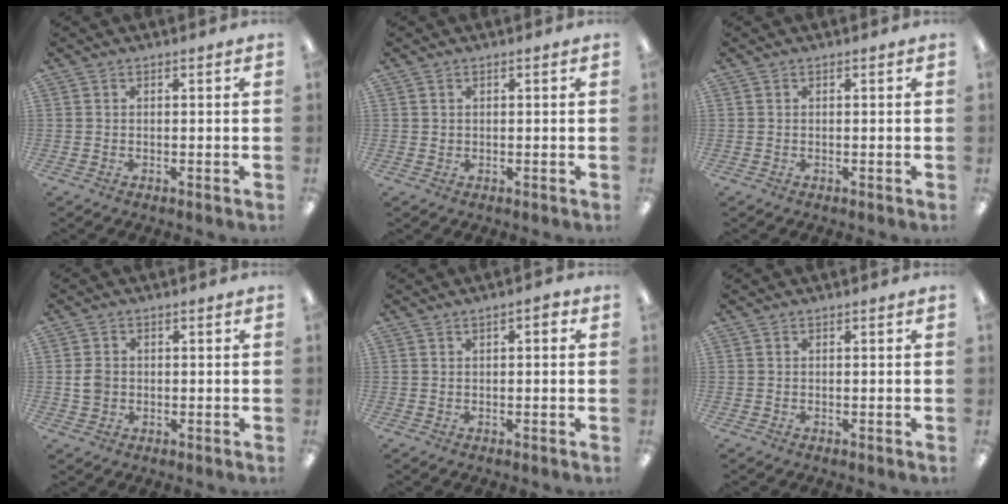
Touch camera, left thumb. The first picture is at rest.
{"total": 0.9, "force": [0.4, 0.8, 0.1], "torque": [-0.004, 0.004, 0.007]}
{"total": 0.0}
{"total": 3.6, "force": [-0.1, 3.1, 1.8], "torque": [-0.026, 0.004, -0.002]}
{"total": 2.1, "force": [0.7, 0.9, 1.8], "torque": [-0.027, 0.002, 0.008]}
{"total": 0.0}